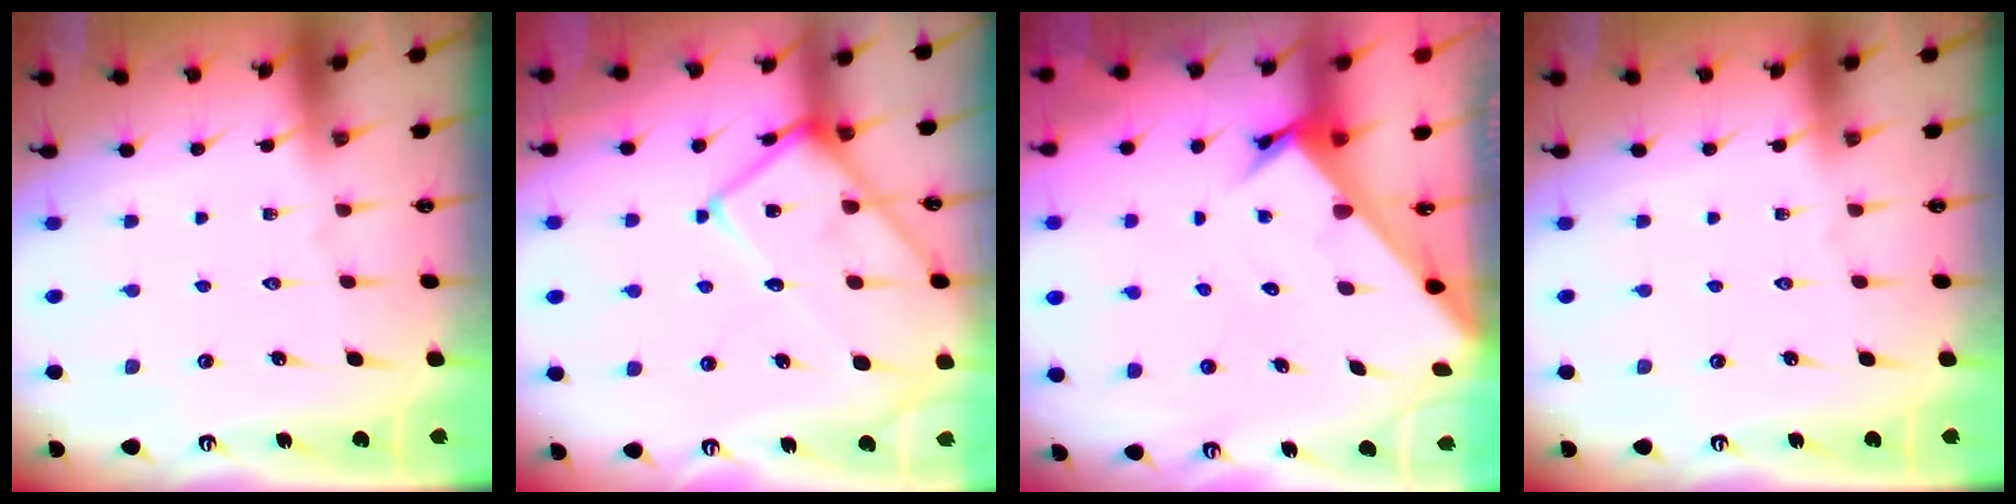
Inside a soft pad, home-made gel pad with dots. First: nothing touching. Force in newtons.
{"total": 17.2, "press": 17.2, "slide": 1.6}
{"total": 2.8, "press": 2.8, "slide": 0.2}
{"total": 0.0}